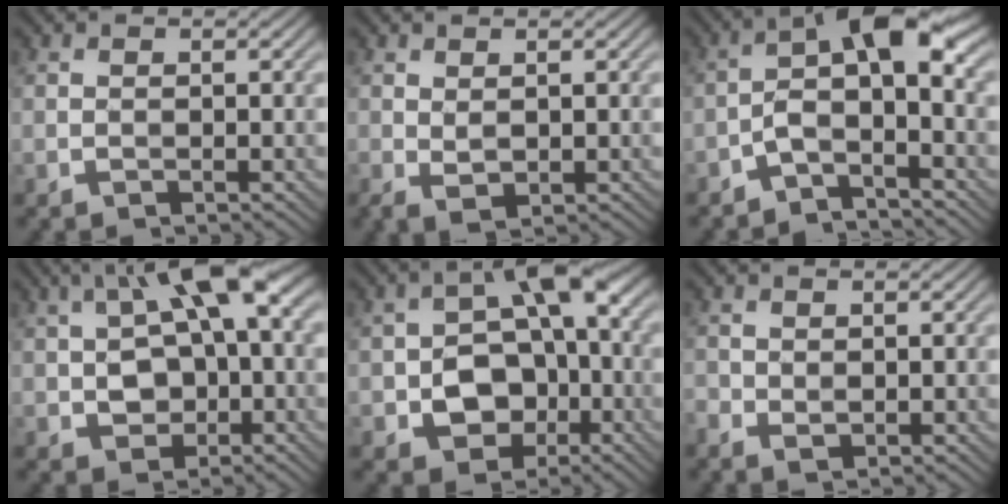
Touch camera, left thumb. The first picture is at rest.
{"total": 1.8, "force": [0.4, 0.7, 1.6], "torque": [-0.037, -0.005, 0.013]}
{"total": 6.9, "force": [-2.0, 2.3, 6.2], "torque": [-0.105, 0.020, -0.050]}
{"total": 10.4, "force": [1.1, 5.9, 8.5], "torque": [-0.139, 0.015, 0.008]}
{"total": 9.9, "force": [-2.5, 6.9, 6.7], "torque": [-0.105, -0.007, -0.048]}
{"total": 1.8, "force": [-0.4, 1.2, 1.2], "torque": [-0.032, -0.007, -0.006]}